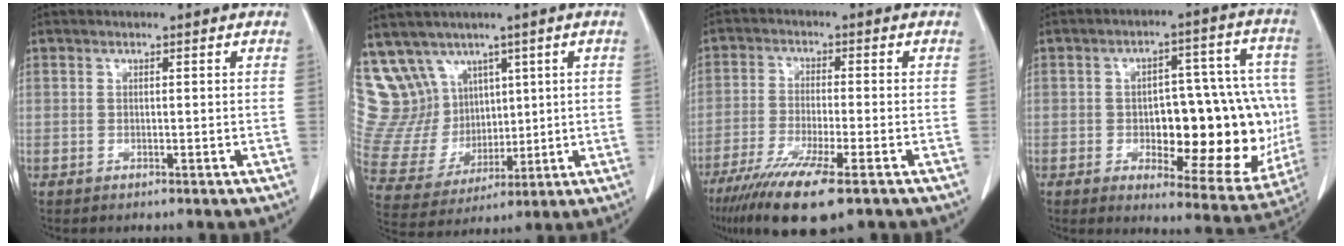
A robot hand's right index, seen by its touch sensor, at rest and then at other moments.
{"total": 14.7, "force": [8.5, 11.3, 3.8], "torque": [-0.106, 0.064, 0.201]}
{"total": 12.1, "force": [-7.8, 1.4, 9.1], "torque": [-0.161, -0.032, -0.127]}
{"total": 20.6, "force": [-2.5, 8.4, 18.7], "torque": [-0.205, 0.030, -0.010]}